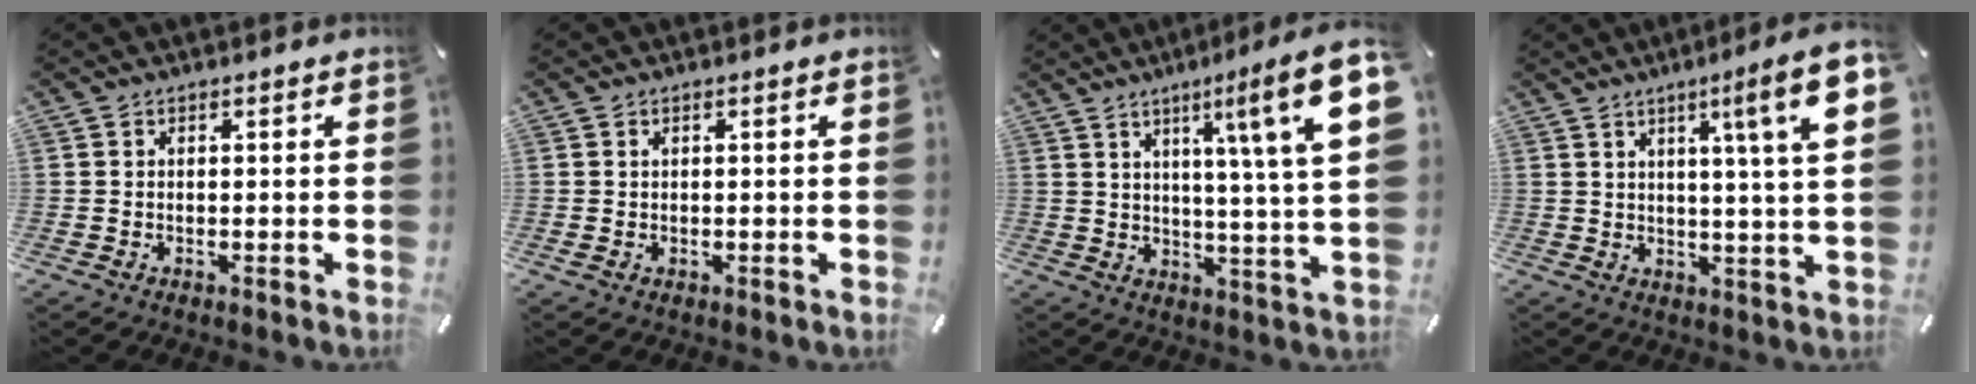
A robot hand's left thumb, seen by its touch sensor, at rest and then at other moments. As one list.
[{"total": 0.6, "force": [0.2, 0.3, 0.4], "torque": [0.000, -0.004, 0.003]}, {"total": 15.6, "force": [6.8, 1.5, 13.9], "torque": [-0.203, -0.043, 0.088]}, {"total": 11.7, "force": [4.6, 0.3, 10.7], "torque": [-0.167, -0.016, 0.066]}]